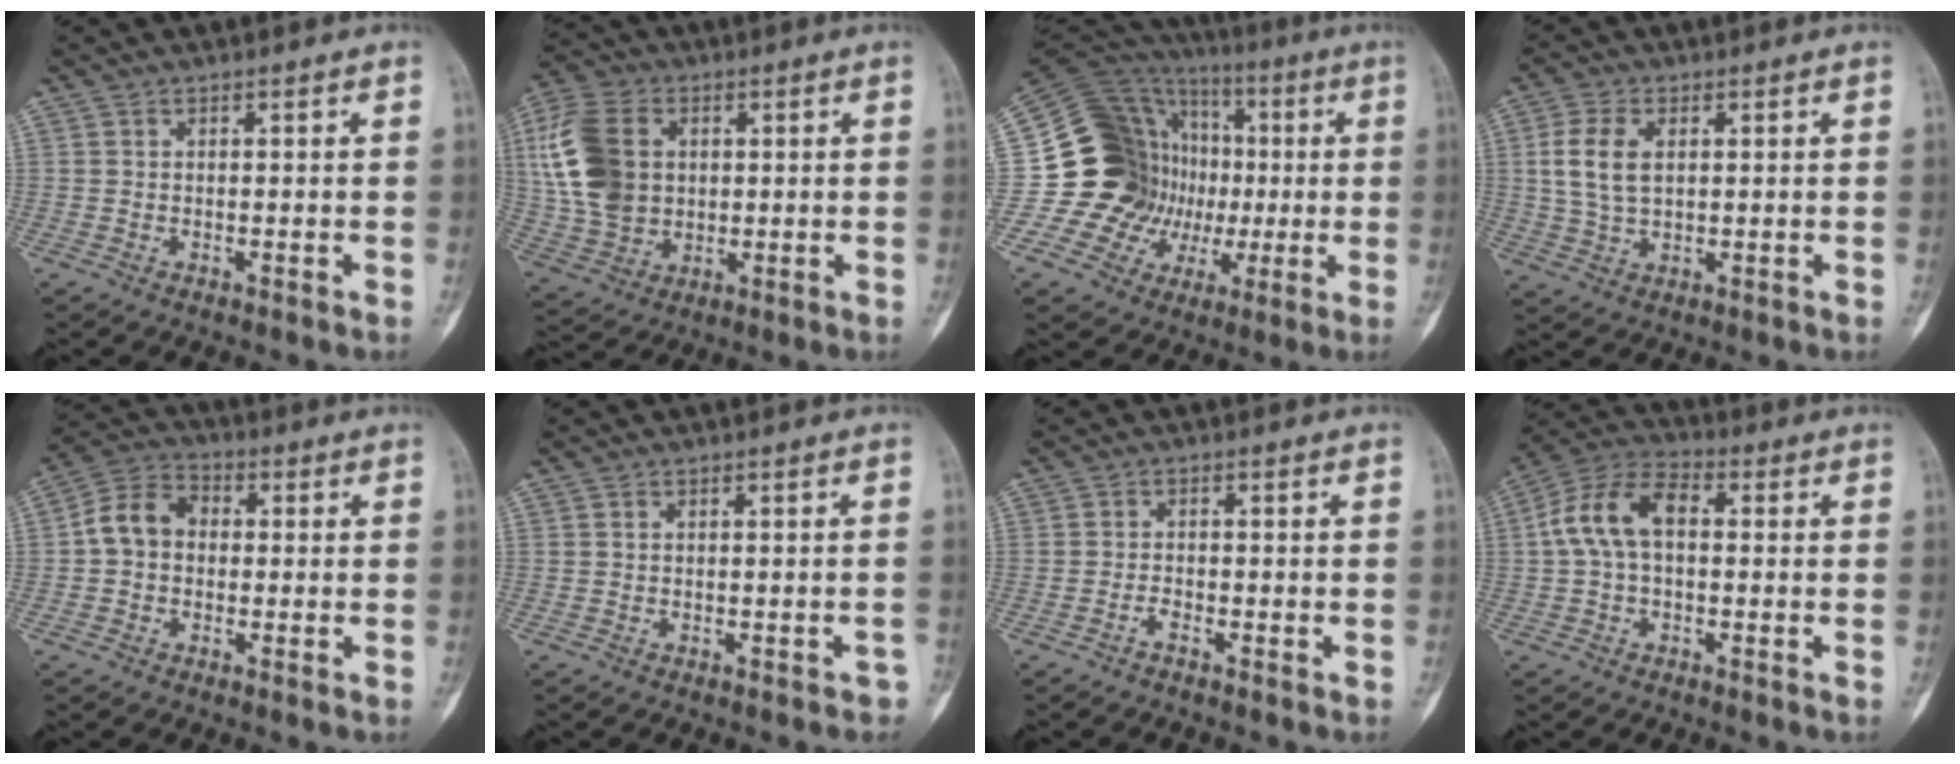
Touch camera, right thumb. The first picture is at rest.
{"total": 16.0, "force": [2.9, 11.7, 10.5], "torque": [-0.210, 0.006, 0.058]}
{"total": 22.6, "force": [-0.4, 19.3, 11.7], "torque": [-0.148, 0.056, 0.010]}
{"total": 7.3, "force": [1.5, 4.3, 5.7], "torque": [-0.122, -0.002, 0.032]}
{"total": 7.9, "force": [-0.1, 6.2, 4.8], "torque": [-0.076, 0.027, -0.016]}
{"total": 1.7, "force": [-1.2, 0.8, 0.8], "torque": [-0.003, 0.010, -0.012]}
{"total": 1.4, "force": [-1.1, 0.4, 0.7], "torque": [-0.013, 0.007, -0.023]}
{"total": 10.5, "force": [0.7, 6.4, 8.4], "torque": [-0.160, 0.035, 0.004]}